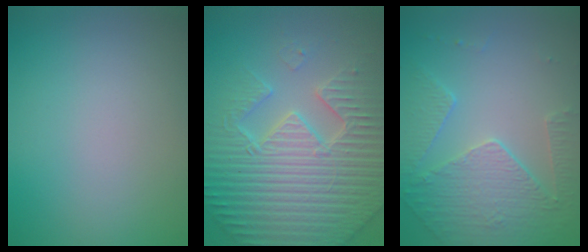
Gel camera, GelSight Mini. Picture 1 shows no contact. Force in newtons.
{"total": 7.7, "press": 7.4, "slide": 1.9}
{"total": 5.0, "press": 3.7, "slide": 3.4}